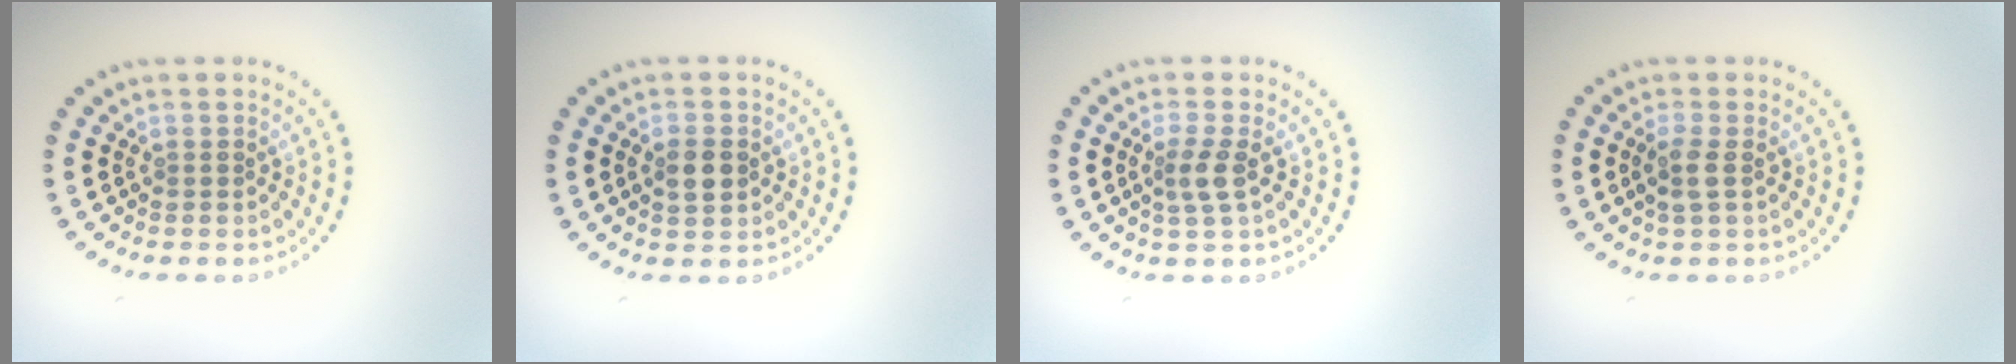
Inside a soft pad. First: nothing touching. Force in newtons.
{"total": 2.1, "press": 2.1, "slide": 0.2}
{"total": 2.0, "press": 1.7, "slide": 1.1}
{"total": 1.6, "press": 1.5, "slide": 0.6}